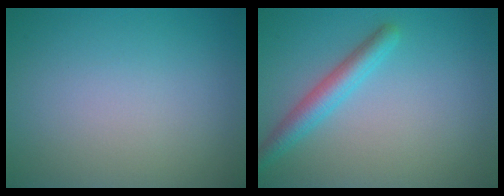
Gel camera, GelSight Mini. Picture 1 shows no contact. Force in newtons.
{"total": 2.9, "press": 2.9, "slide": 0.1}